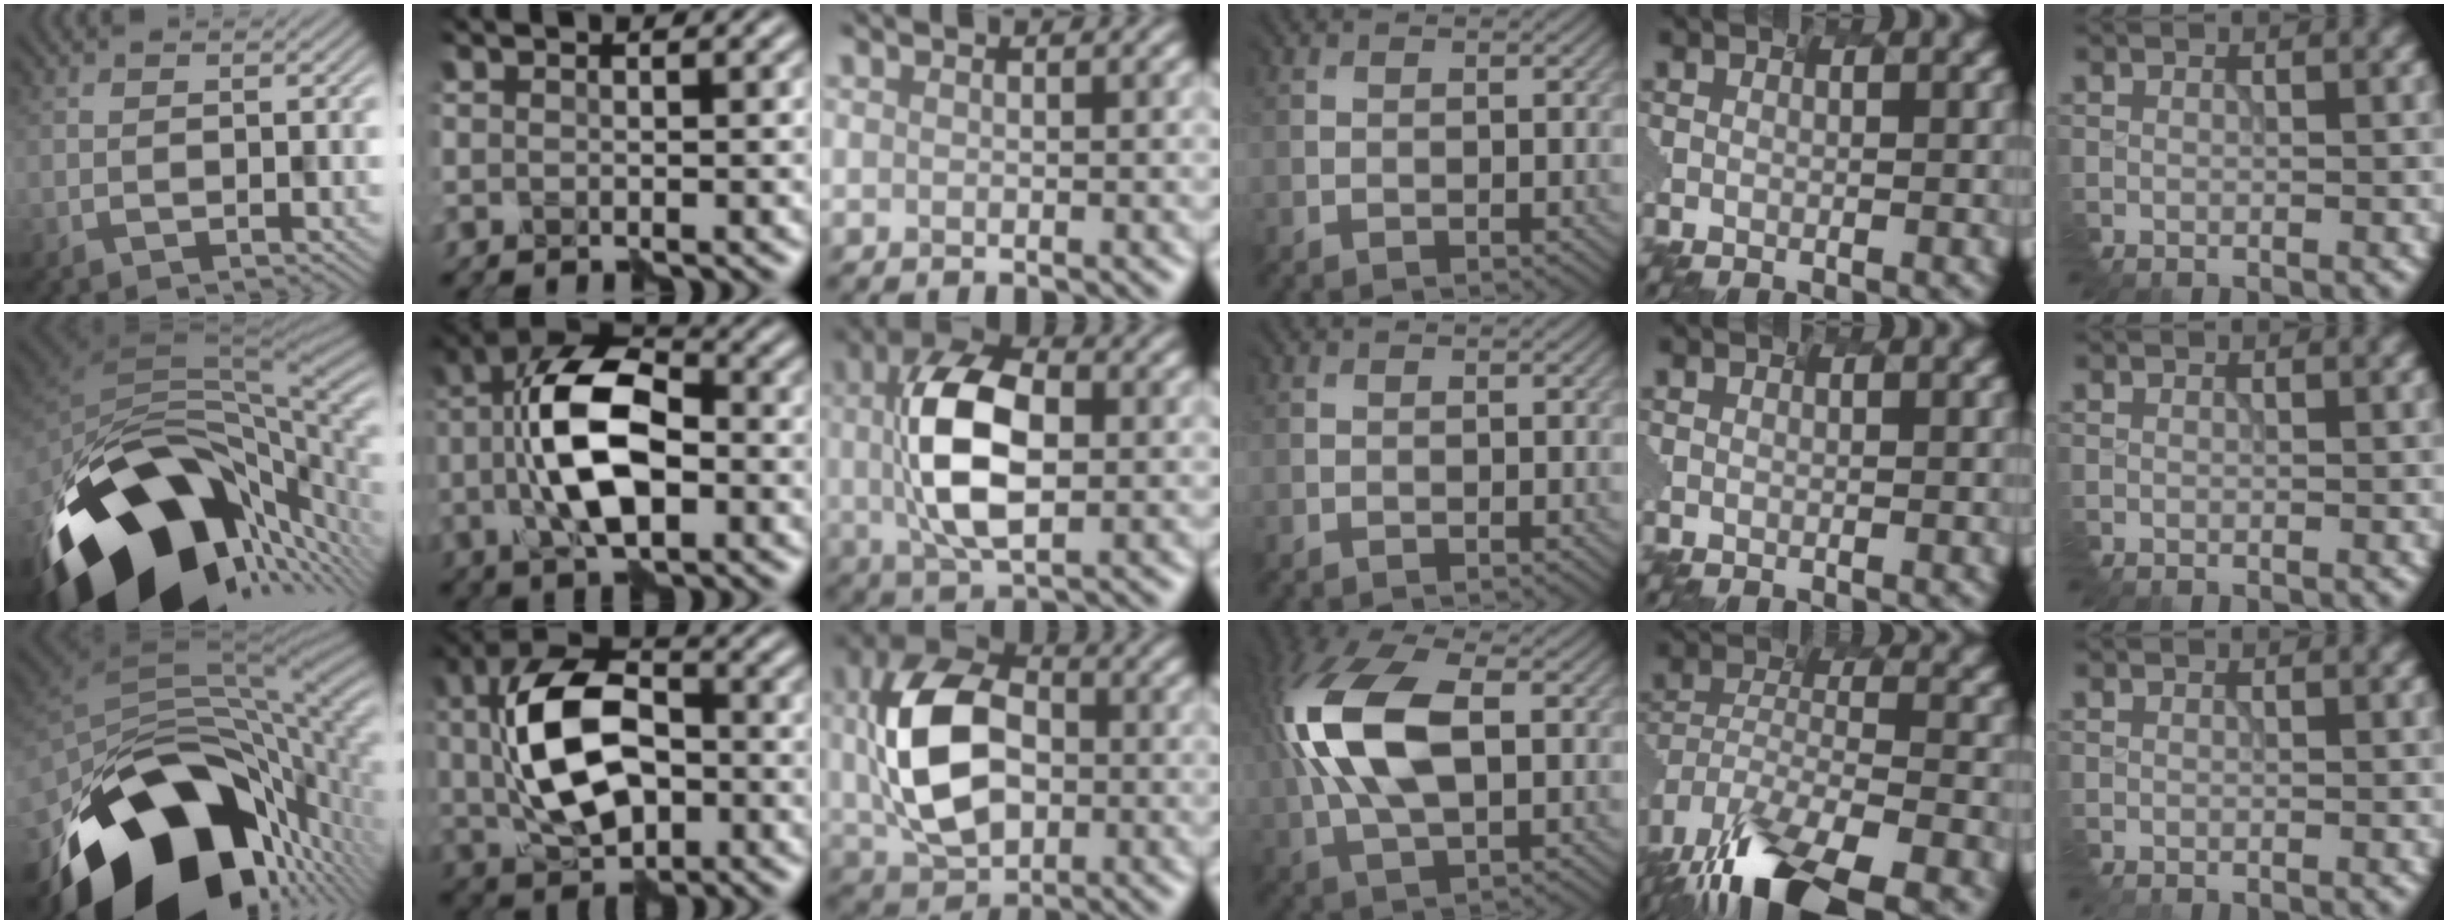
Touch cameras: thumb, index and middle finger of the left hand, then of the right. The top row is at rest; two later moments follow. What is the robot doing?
{"motion": "assemble", "object": "markers"}